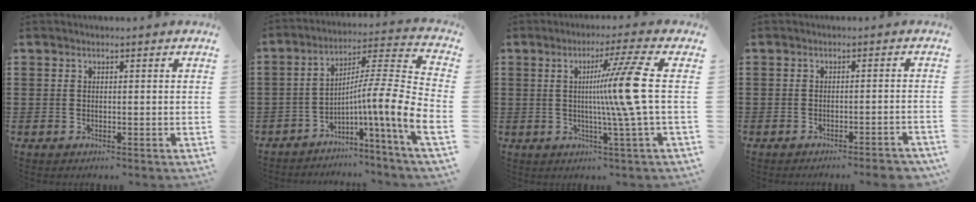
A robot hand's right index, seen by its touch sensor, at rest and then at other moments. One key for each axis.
{"total": 10.1, "fx": -3.2, "fy": -0.4, "fz": 9.6, "tx": -0.153, "ty": -0.046, "tz": -0.082}
{"total": 10.5, "fx": 0.5, "fy": -2.0, "fz": 10.3, "tx": -0.182, "ty": -0.013, "tz": -0.008}
{"total": 2.2, "fx": -1.9, "fy": -0.2, "fz": 1.1, "tx": -0.018, "ty": 0.000, "tz": -0.038}